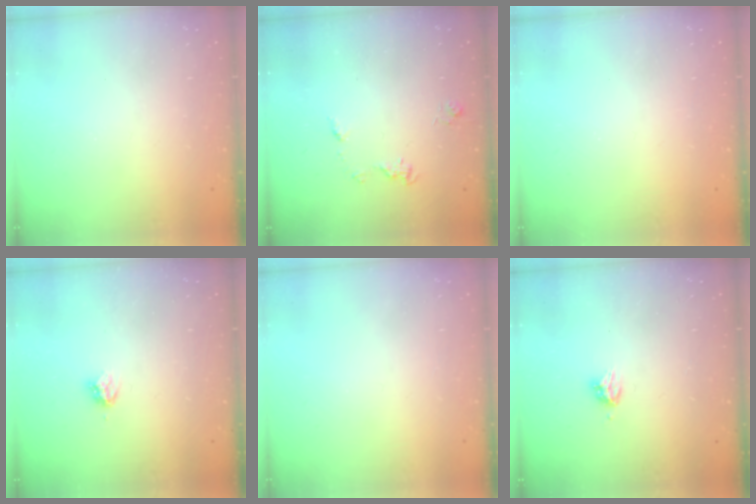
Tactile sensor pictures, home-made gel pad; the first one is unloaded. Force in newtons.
{"total": 5.7, "press": 5.7, "slide": 0.6}
{"total": 0.0}
{"total": 3.6, "press": 3.6, "slide": 0.7}
{"total": 0.0}
{"total": 4.2, "press": 4.1, "slide": 0.5}